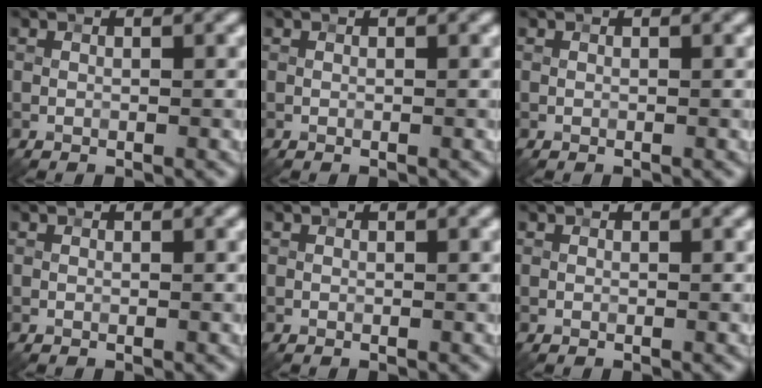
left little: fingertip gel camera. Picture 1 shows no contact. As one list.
[{"total": 0.0}, {"total": 0.0}, {"total": 0.0}, {"total": 0.0}, {"total": 0.0}]